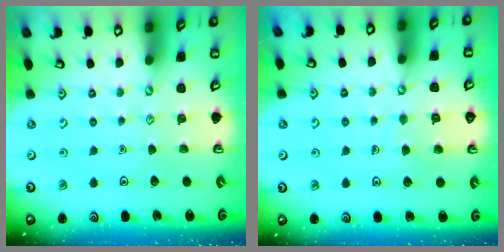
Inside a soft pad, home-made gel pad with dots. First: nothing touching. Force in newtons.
{"total": 5.1, "press": 5.1, "slide": 0.4}